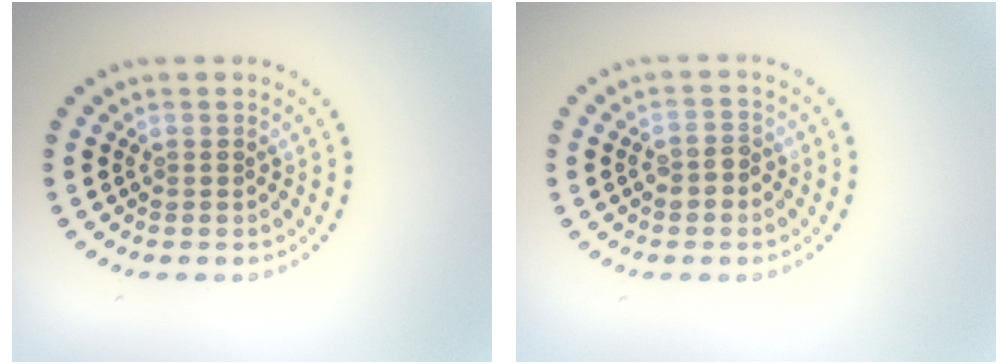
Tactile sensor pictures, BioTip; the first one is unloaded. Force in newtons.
{"total": 1.6, "press": 1.5, "slide": 0.5}